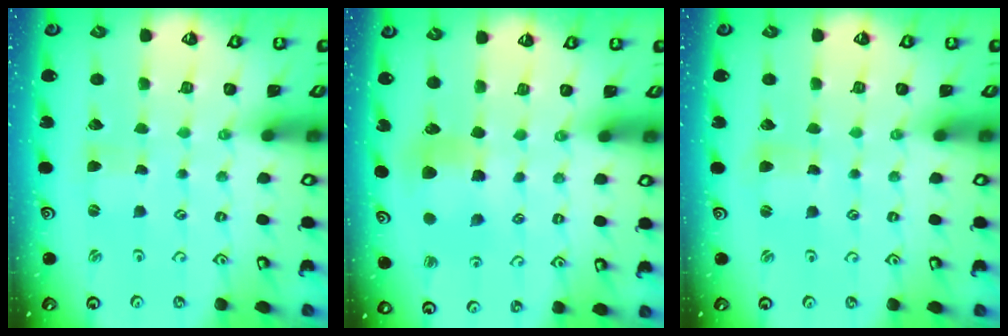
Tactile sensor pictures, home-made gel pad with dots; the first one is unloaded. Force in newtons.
{"total": 7.1, "press": 7.0, "slide": 0.4}
{"total": 1.5, "press": 1.4, "slide": 0.2}